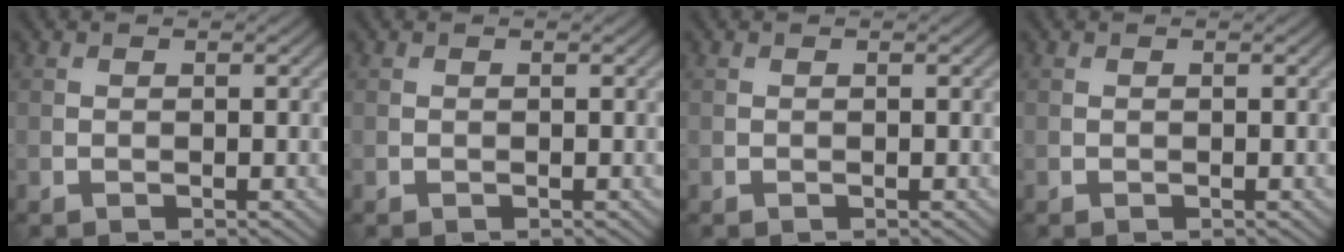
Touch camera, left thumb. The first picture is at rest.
{"total": 0.0}
{"total": 0.0}
{"total": 0.0}